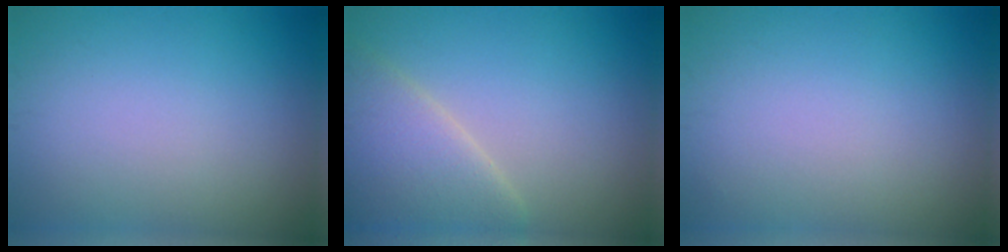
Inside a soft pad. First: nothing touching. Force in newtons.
{"total": 5.8, "press": 5.7, "slide": 0.5}
{"total": 0.0}